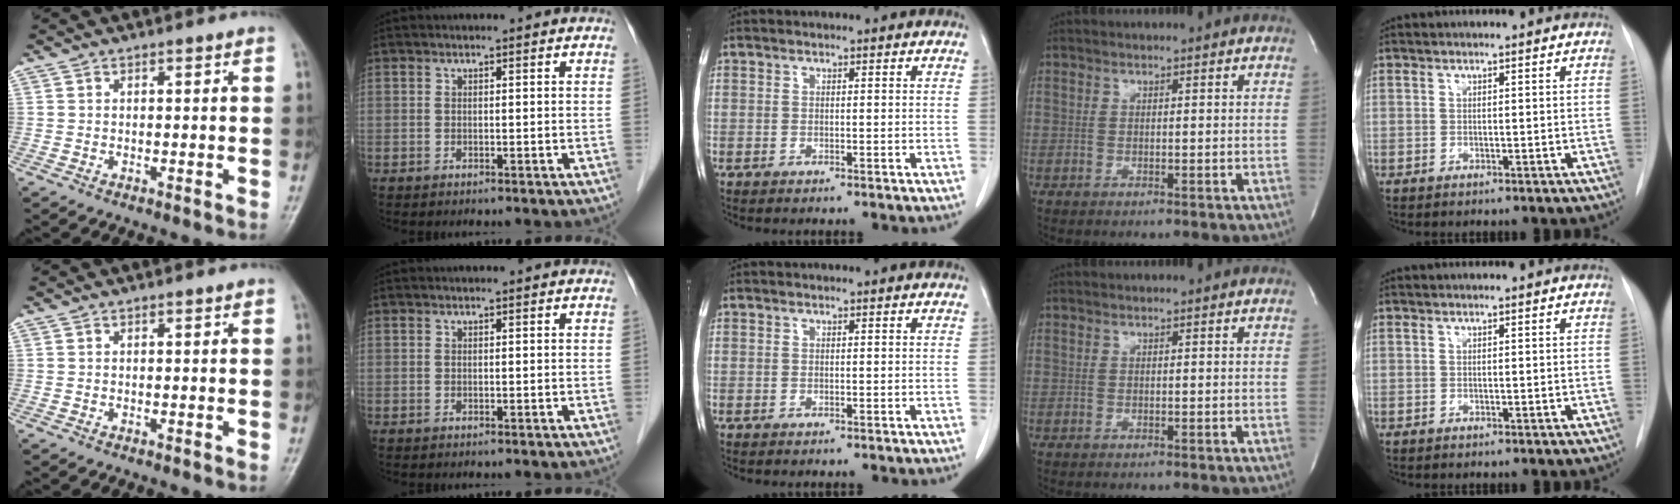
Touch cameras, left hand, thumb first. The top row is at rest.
{}